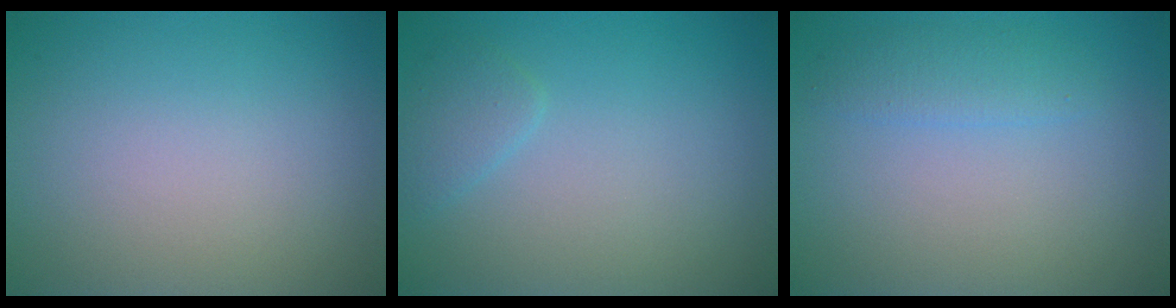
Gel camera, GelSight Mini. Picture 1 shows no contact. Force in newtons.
{"total": 1.4, "press": 1.4, "slide": 0.1}
{"total": 1.7, "press": 1.7, "slide": 0.1}